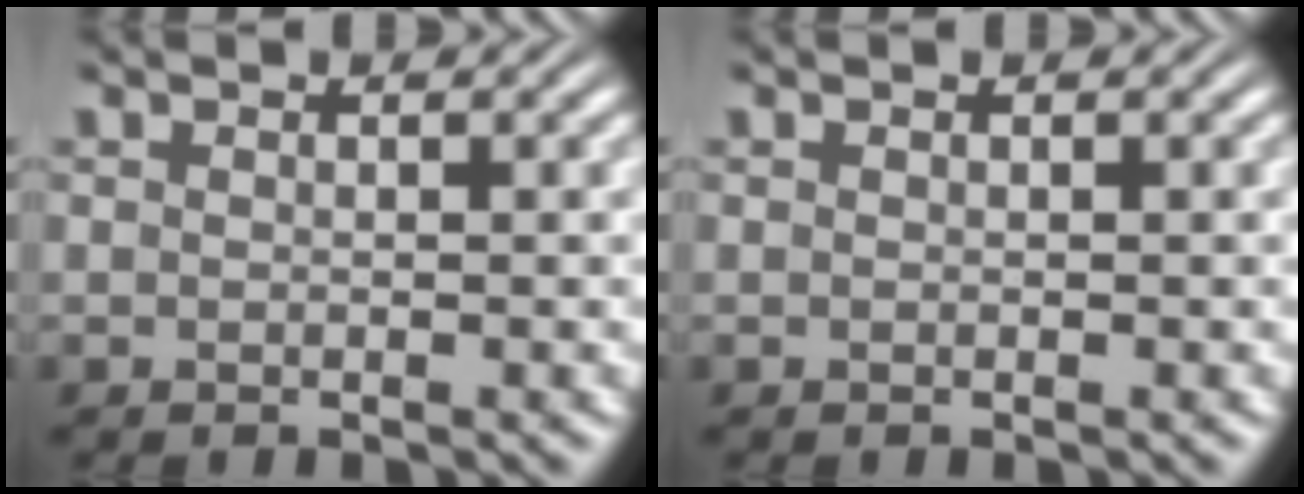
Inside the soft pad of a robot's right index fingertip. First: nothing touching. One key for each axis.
{"total": 0.0}